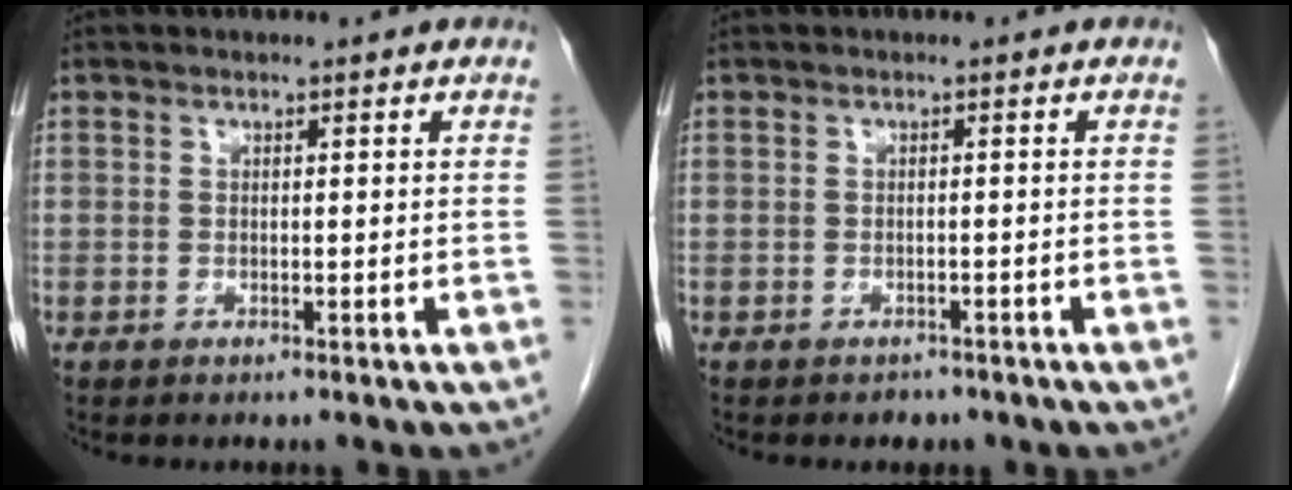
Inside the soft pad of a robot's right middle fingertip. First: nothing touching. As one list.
[{"total": 1.6, "force": [-1.2, 0.9, 0.2], "torque": [-0.011, 0.000, -0.016]}]